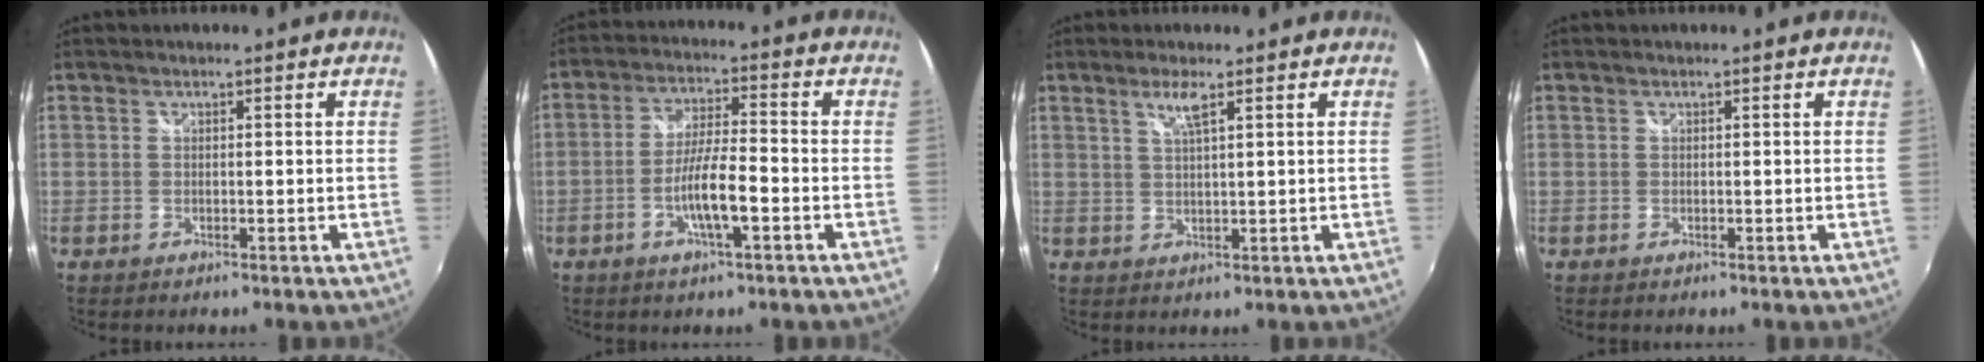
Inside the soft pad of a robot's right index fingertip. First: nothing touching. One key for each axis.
{"total": 7.9, "fx": -3.1, "fy": 1.0, "fz": 7.2, "tx": -0.140, "ty": 0.000, "tz": -0.056}
{"total": 3.2, "fx": 1.8, "fy": 0.1, "fz": 2.6, "tx": -0.050, "ty": 0.000, "tz": 0.036}
{"total": 0.0}